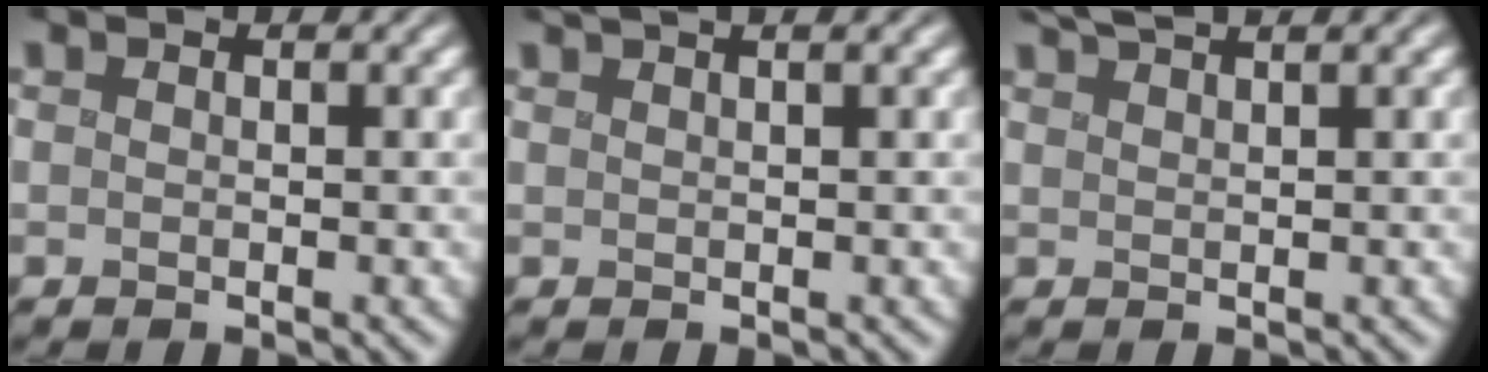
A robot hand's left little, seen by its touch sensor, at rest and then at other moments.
{"total": 5.0, "force": [3.6, 1.6, 3.1], "torque": [-0.021, 0.036, 0.026]}
{"total": 3.1, "force": [2.6, 0.3, 1.6], "torque": [-0.017, 0.015, 0.037]}